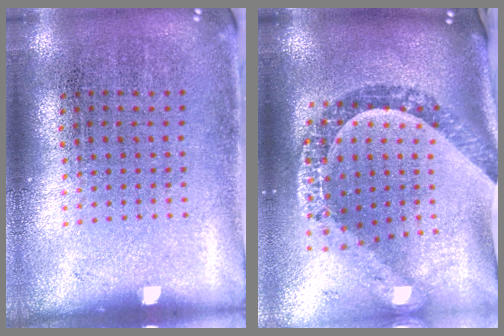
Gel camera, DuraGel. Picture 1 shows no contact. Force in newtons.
{"total": 2.1, "press": 1.8, "slide": 1.2}